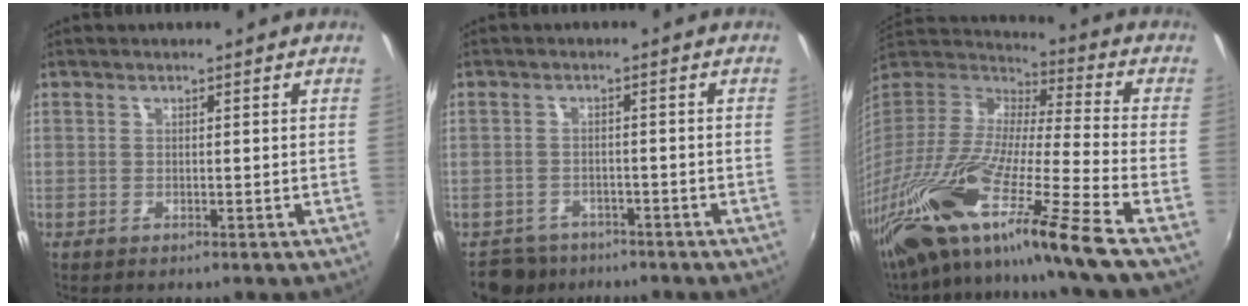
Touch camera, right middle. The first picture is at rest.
{"total": 5.5, "force": [-4.6, 3.0, 0.6], "torque": [-0.029, -0.001, -0.076]}
{"total": 25.6, "force": [-18.3, -1.4, 17.8], "torque": [-0.288, -0.068, -0.337]}